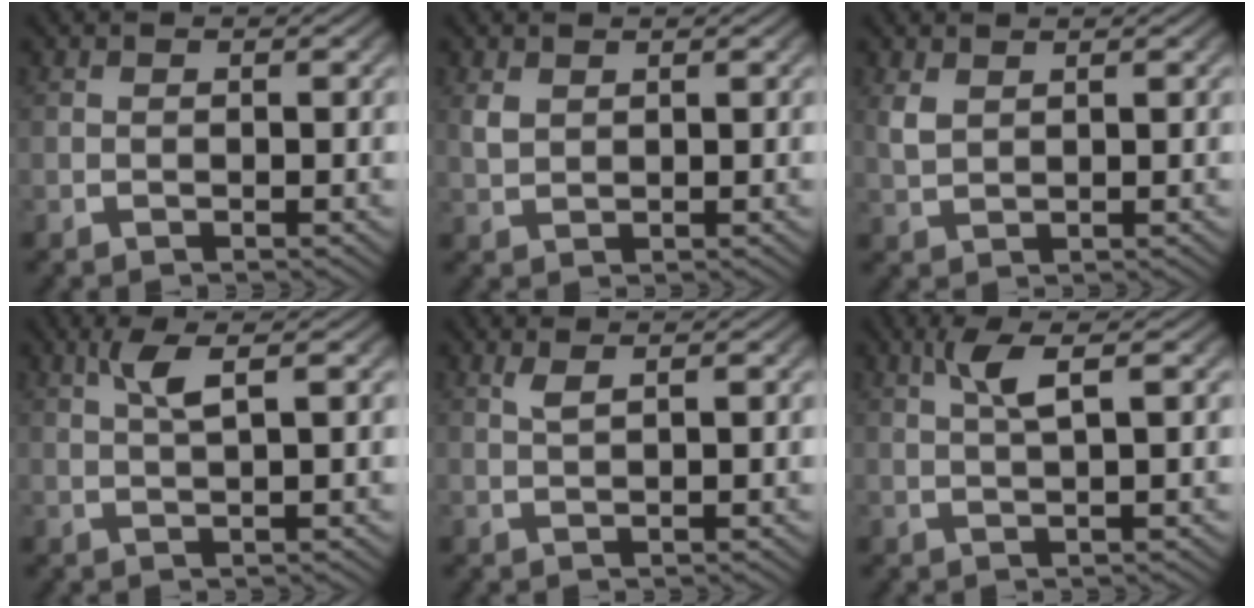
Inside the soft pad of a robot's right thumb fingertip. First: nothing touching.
{"total": 1.4, "force": [1.0, 0.7, 0.6], "torque": [-0.011, 0.004, 0.028]}
{"total": 1.8, "force": [1.3, 0.8, 0.9], "torque": [-0.021, 0.003, 0.033]}
{"total": 2.8, "force": [1.6, 0.4, 2.3], "torque": [-0.049, 0.006, 0.032]}
{"total": 1.5, "force": [1.2, 0.1, 1.0], "torque": [-0.020, 0.003, 0.027]}
{"total": 3.1, "force": [1.6, 0.6, 2.6], "torque": [-0.054, 0.006, 0.030]}